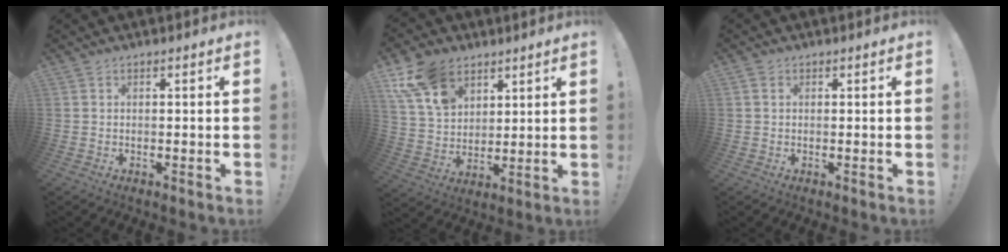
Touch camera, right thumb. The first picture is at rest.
{"total": 15.0, "force": [8.7, 10.2, 6.9], "torque": [-0.128, -0.037, 0.172]}
{"total": 1.1, "force": [0.4, 0.9, 0.5], "torque": [-0.017, 0.006, 0.009]}